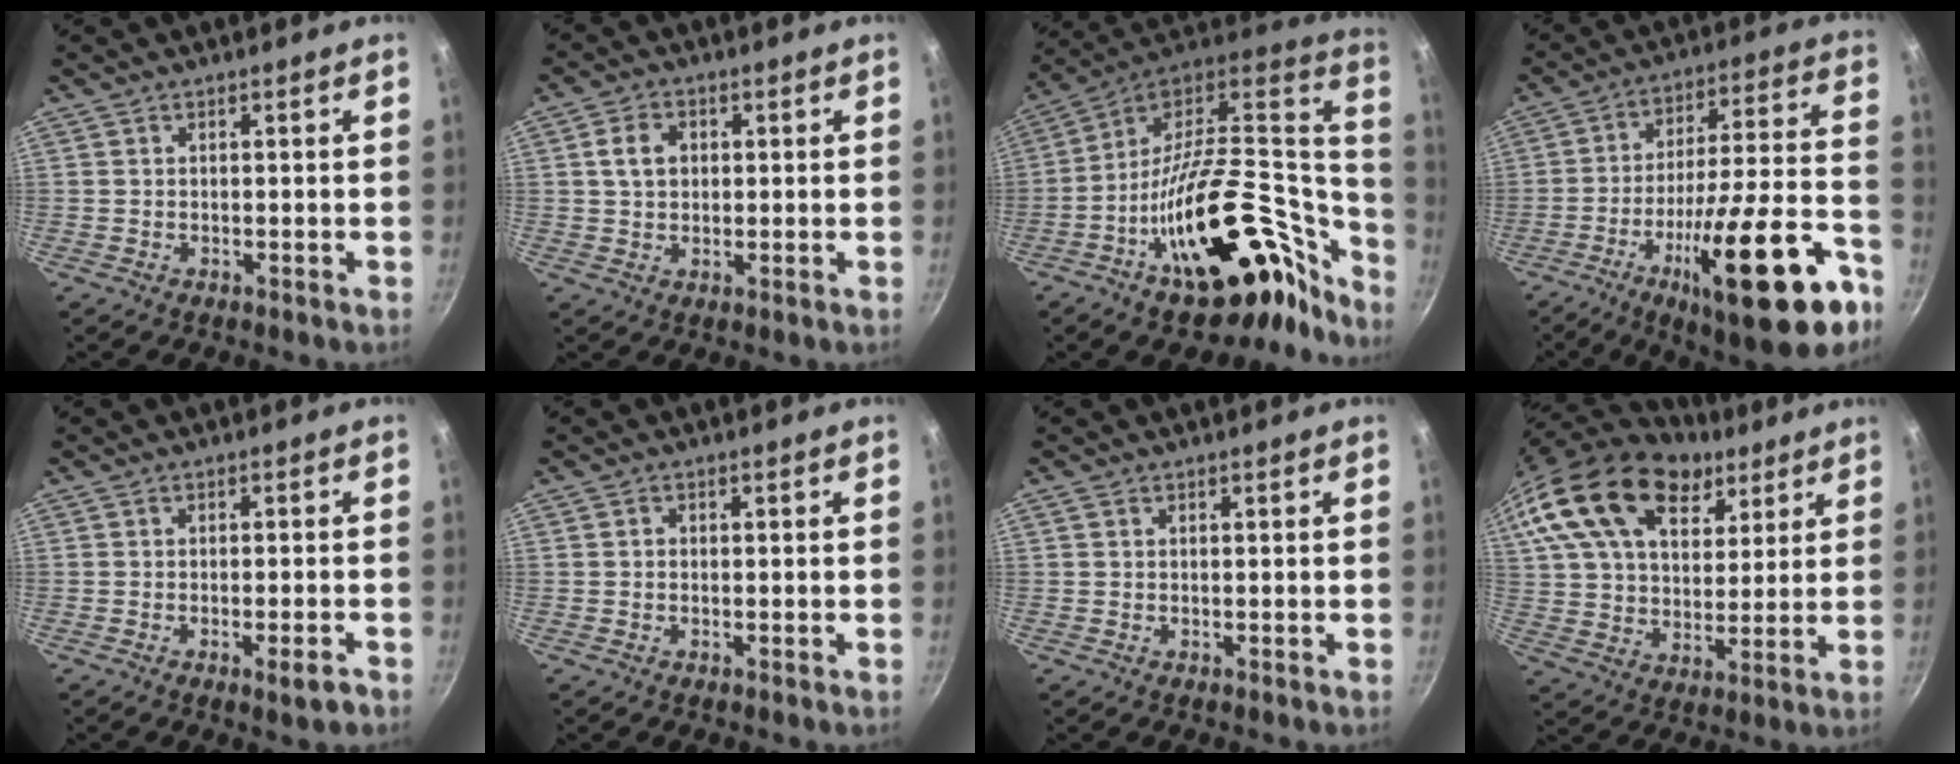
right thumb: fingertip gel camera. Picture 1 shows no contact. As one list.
[{"total": 5.1, "force": [1.0, 4.0, 3.1], "torque": [-0.039, 0.008, 0.016]}, {"total": 35.9, "force": [-12.2, 19.0, 27.9], "torque": [-0.370, 0.086, -0.182]}, {"total": 26.4, "force": [-12.8, 6.7, 22.1], "torque": [-0.300, 0.046, -0.197]}, {"total": 3.4, "force": [-1.9, 0.5, 2.8], "torque": [-0.038, 0.008, -0.025]}, {"total": 0.7, "force": [0.0, 0.6, 0.2], "torque": [-0.003, 0.004, -0.001]}, {"total": 0.6, "force": [0.2, 0.5, 0.3], "torque": [-0.006, 0.002, 0.003]}, {"total": 24.5, "force": [14.8, 14.1, 13.4], "torque": [-0.228, -0.016, 0.264]}]